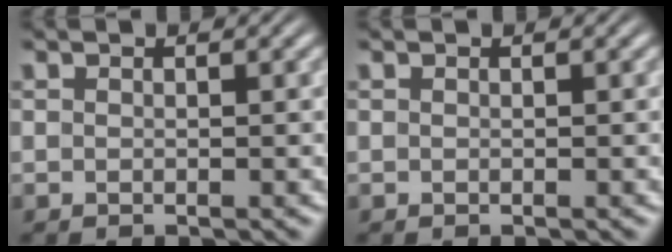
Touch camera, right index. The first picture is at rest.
{"total": 0.0}